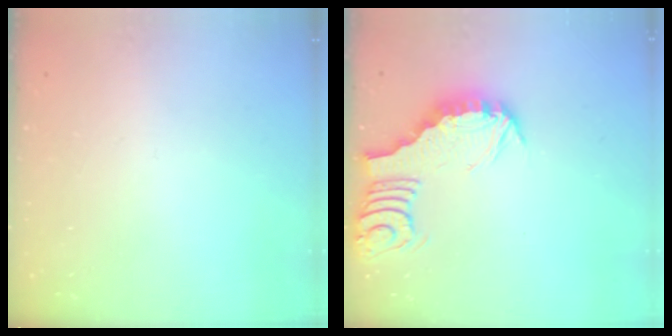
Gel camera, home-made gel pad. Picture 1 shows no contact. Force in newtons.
{"total": 3.3, "press": 3.3, "slide": 0.4}